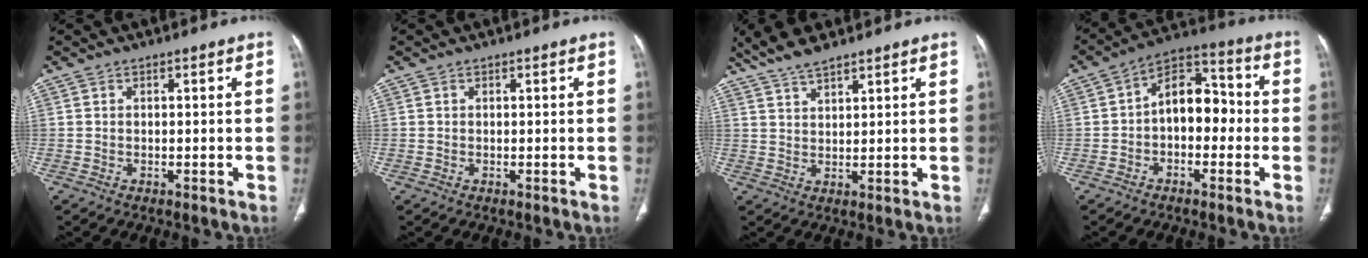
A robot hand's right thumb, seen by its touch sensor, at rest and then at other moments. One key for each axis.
{"total": 0.0}
{"total": 6.7, "fx": 5.5, "fy": 1.7, "fz": 3.5, "tx": -0.065, "ty": -0.011, "tz": 0.108}
{"total": 10.5, "fx": -1.1, "fy": 6.8, "fz": 7.9, "tx": -0.083, "ty": 0.040, "tz": -0.036}